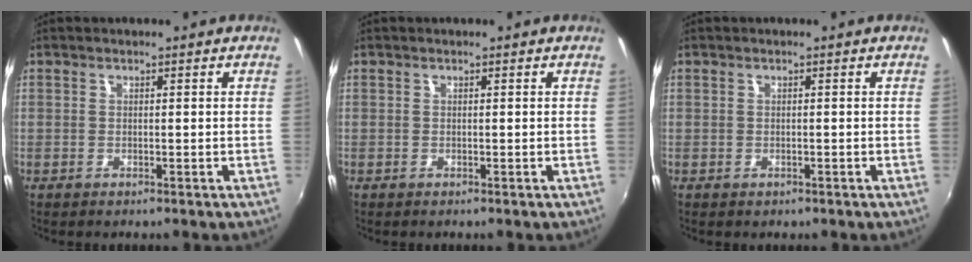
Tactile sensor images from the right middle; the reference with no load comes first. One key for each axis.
{"total": 0.0}
{"total": 0.7, "fx": -0.4, "fy": 0.6, "fz": 0.1, "tx": -0.001, "ty": -0.004, "tz": -0.004}